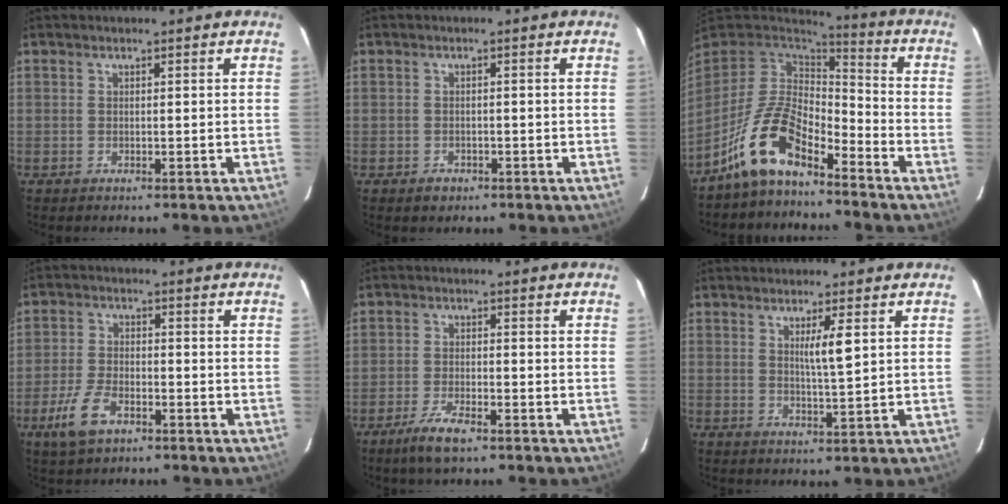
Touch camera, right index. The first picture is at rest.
{"total": 1.8, "force": [-1.1, 1.4, 0.4], "torque": [-0.006, 0.003, -0.012]}
{"total": 11.5, "force": [-7.8, 4.1, 7.3], "torque": [-0.158, 0.021, -0.152]}
{"total": 6.7, "force": [-3.7, 3.1, 4.6], "torque": [-0.108, -0.003, -0.069]}
{"total": 5.1, "force": [-3.5, 0.8, 3.5], "torque": [-0.078, -0.008, -0.064]}
{"total": 3.7, "force": [1.2, -0.1, 3.5], "torque": [-0.061, -0.006, 0.020]}